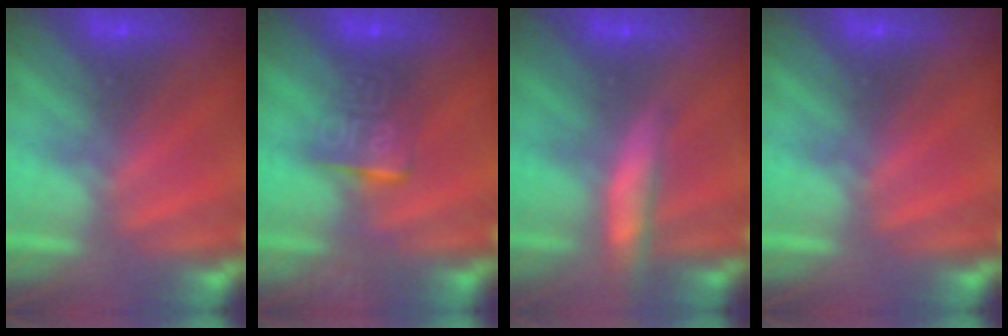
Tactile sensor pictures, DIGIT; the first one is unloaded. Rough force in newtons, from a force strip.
{"total": 10.8}
{"total": 5.5}
{"total": 0.0}